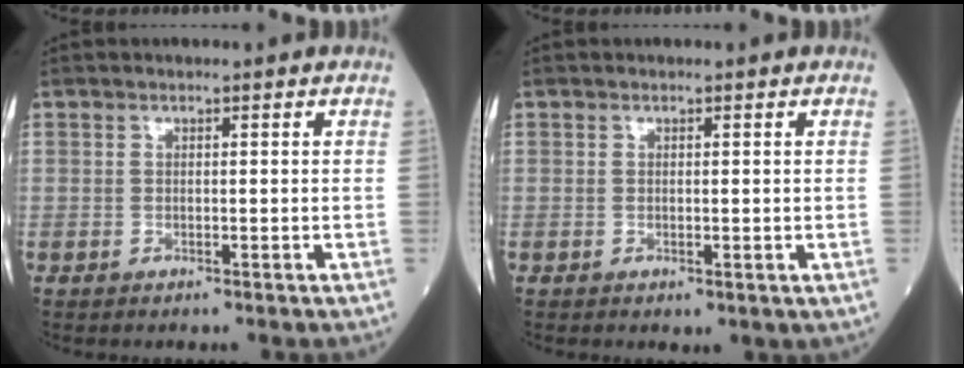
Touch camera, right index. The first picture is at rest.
{"total": 0.7, "force": [0.1, 0.5, 0.5], "torque": [-0.011, -0.005, 0.006]}